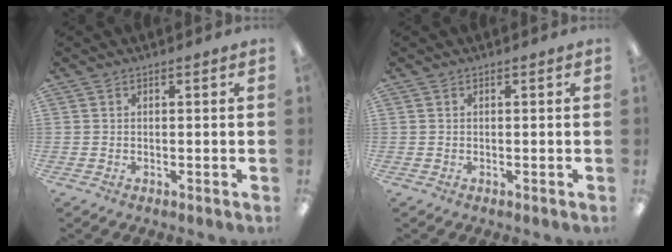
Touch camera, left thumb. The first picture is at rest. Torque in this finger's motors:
{"motor_torque": [-0.02, 0.01, -0.06, 0.02, 0.00]}